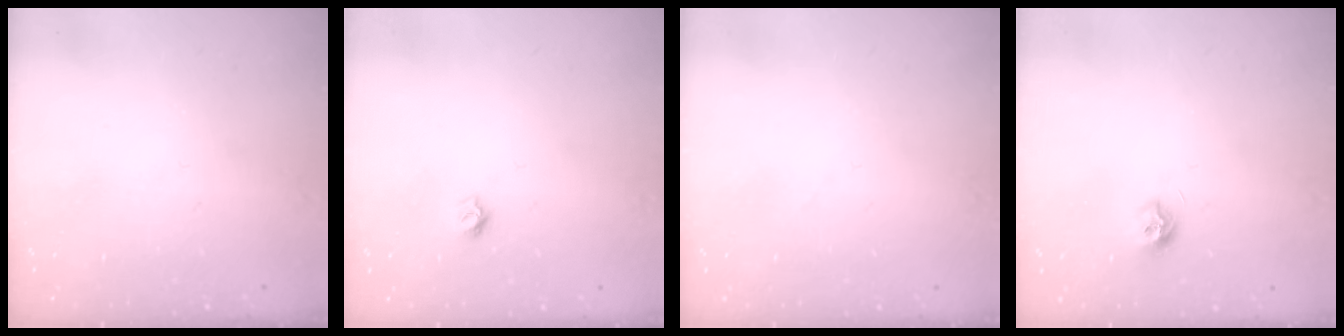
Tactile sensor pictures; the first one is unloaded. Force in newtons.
{"total": 5.5, "press": 5.5, "slide": 0.5}
{"total": 1.1, "press": 1.1, "slide": 0.1}
{"total": 7.9, "press": 7.9, "slide": 0.6}